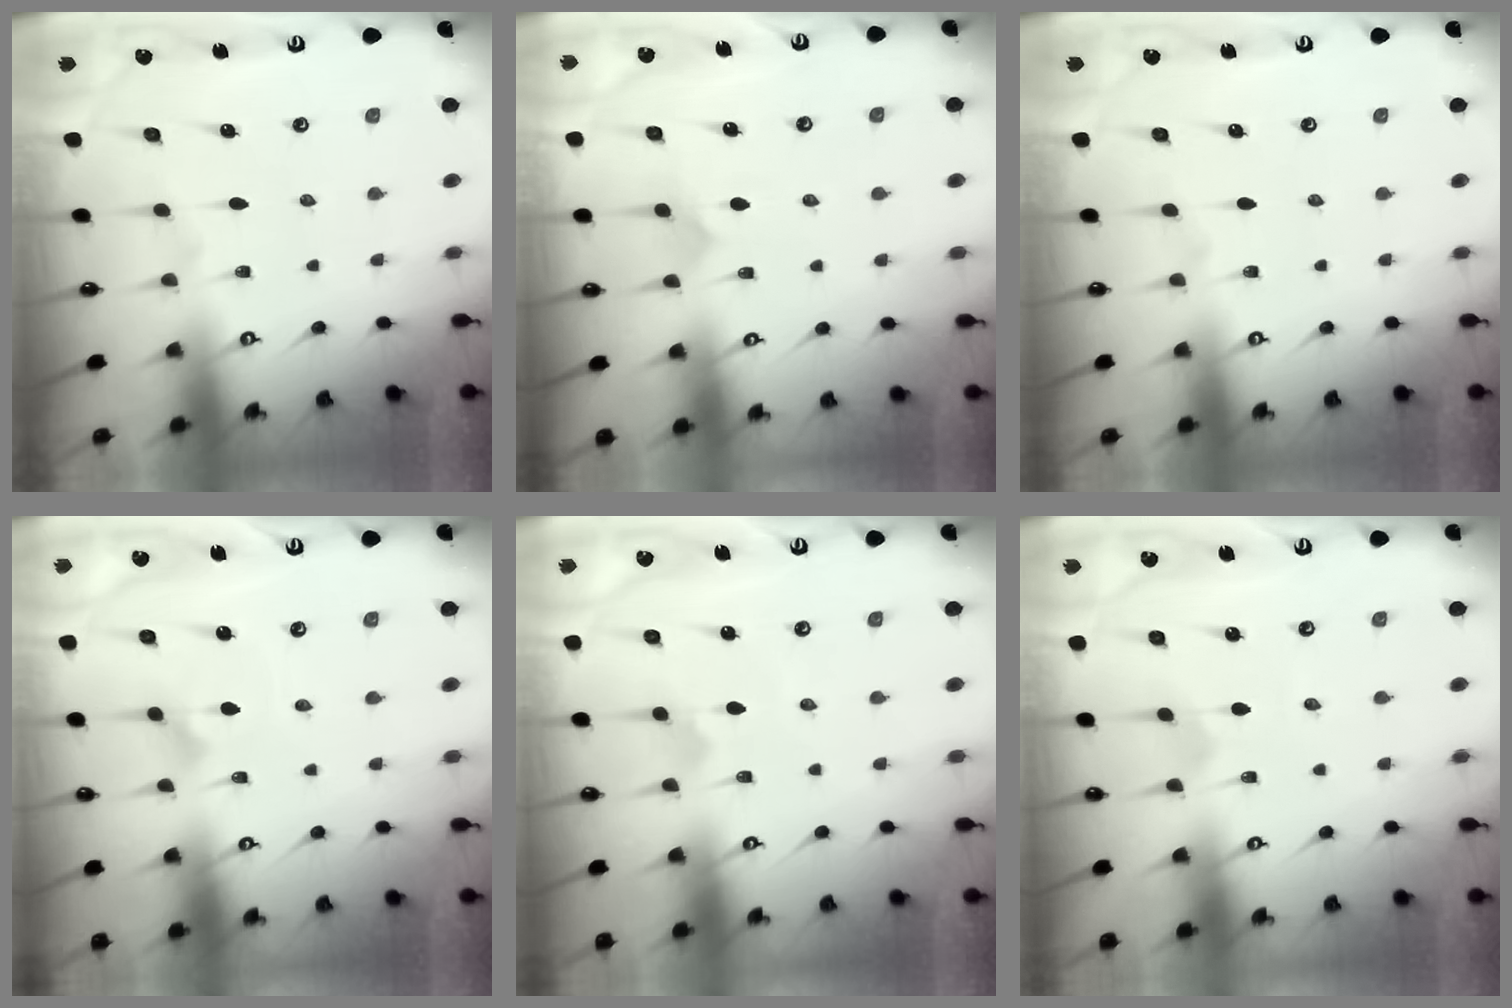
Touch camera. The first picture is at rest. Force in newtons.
{"total": 4.9, "press": 4.8, "slide": 0.6}
{"total": 0.0}
{"total": 2.2, "press": 2.2, "slide": 0.2}
{"total": 1.7, "press": 1.6, "slide": 0.5}
{"total": 1.2, "press": 1.1, "slide": 0.1}